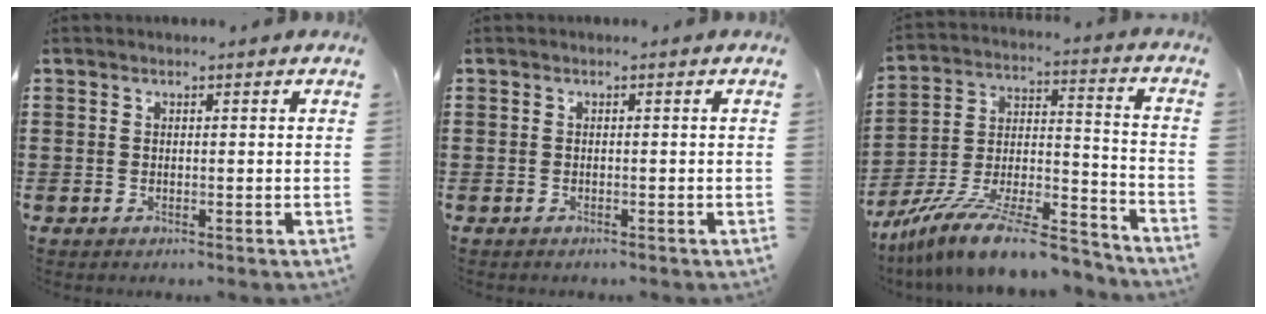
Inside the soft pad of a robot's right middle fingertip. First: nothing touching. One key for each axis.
{"total": 0.7, "fx": -0.5, "fy": 0.4, "fz": -0.1, "tx": 0.001, "ty": 0.003, "tz": -0.013}
{"total": 14.6, "fx": -12.6, "fy": 1.9, "fz": 7.2, "tx": -0.117, "ty": 0.034, "tz": -0.231}